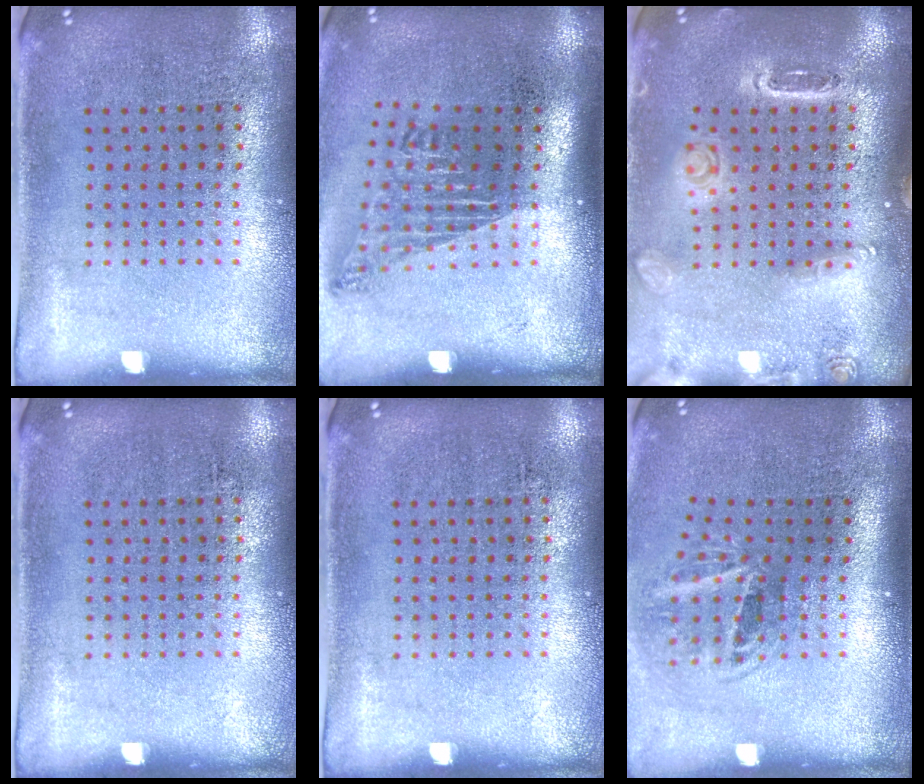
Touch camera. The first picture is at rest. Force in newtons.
{"total": 1.7, "press": 1.1, "slide": 1.3}
{"total": 1.5, "press": 1.5, "slide": 0.1}
{"total": 0.0}
{"total": 0.0}
{"total": 2.0, "press": 1.2, "slide": 1.5}